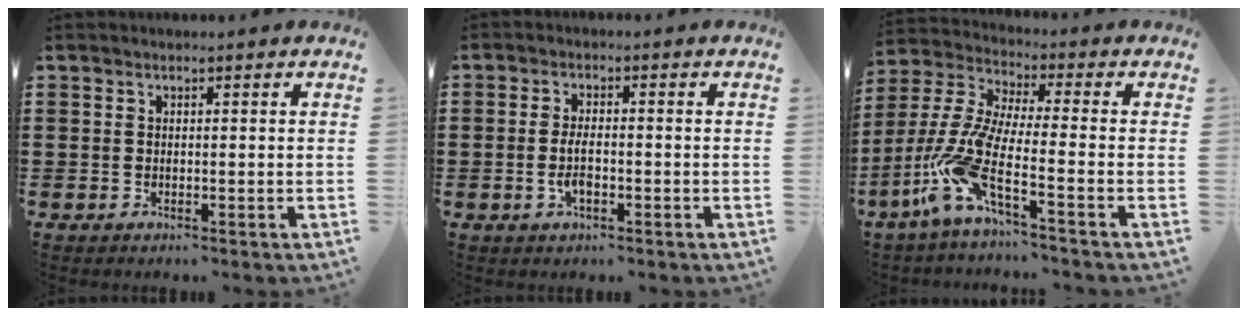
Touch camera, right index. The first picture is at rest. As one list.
[{"total": 3.5, "force": [-0.9, 1.1, 3.2], "torque": [-0.075, -0.004, -0.019]}, {"total": 10.7, "force": [-5.2, 2.4, 9.0], "torque": [-0.239, -0.027, -0.116]}]